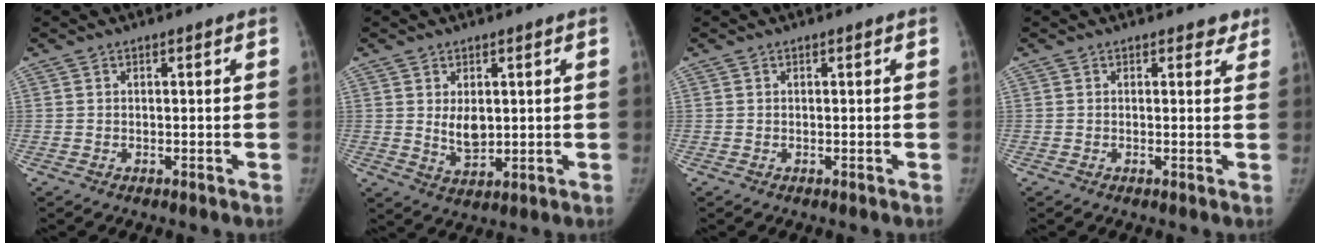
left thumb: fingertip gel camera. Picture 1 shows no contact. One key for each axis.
{"total": 5.1, "fx": 1.0, "fy": 3.2, "fz": 3.9, "tx": -0.046, "ty": -0.016, "tz": 0.027}
{"total": 0.0}
{"total": 1.8, "fx": 1.4, "fy": 1.1, "fz": 0.4, "tx": 0.023, "ty": -0.006, "tz": 0.010}